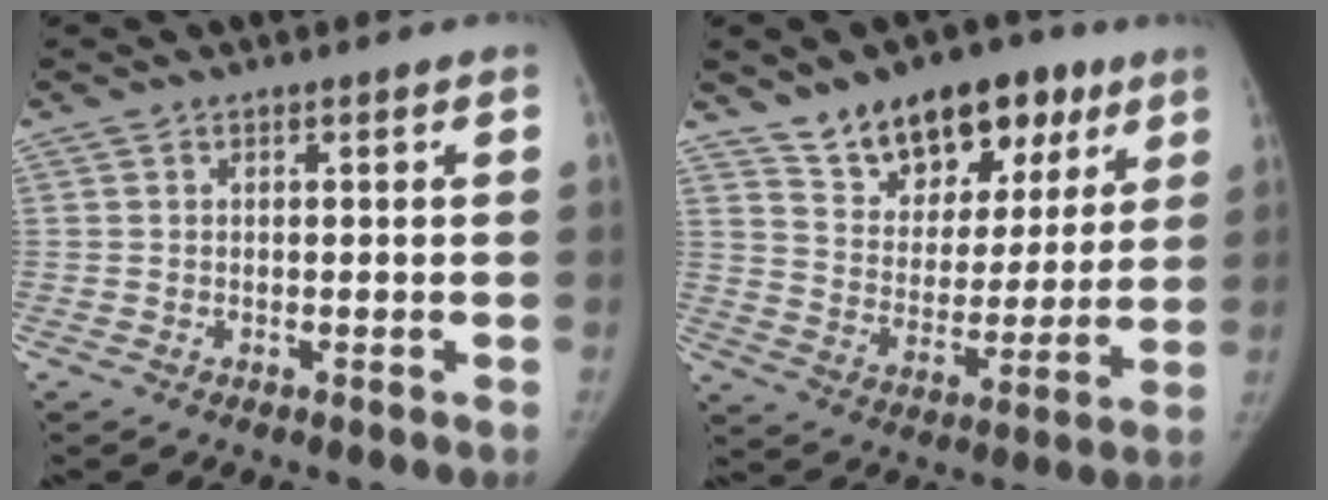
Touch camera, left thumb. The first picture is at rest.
{"total": 18.1, "force": [11.5, 10.5, 9.1], "torque": [-0.081, -0.041, 0.187]}